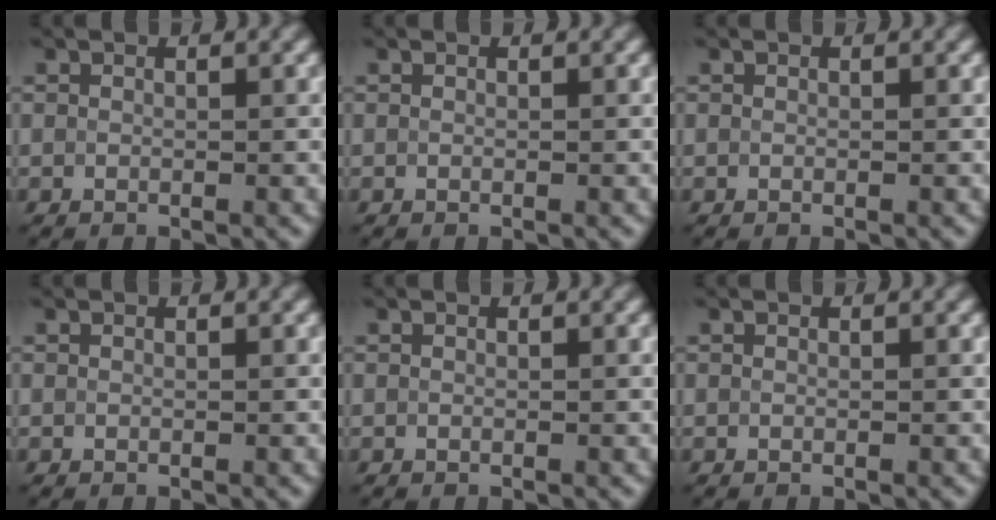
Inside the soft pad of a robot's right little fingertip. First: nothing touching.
{"total": 0.0}
{"total": 0.0}
{"total": 0.0}
{"total": 0.0}
{"total": 0.0}